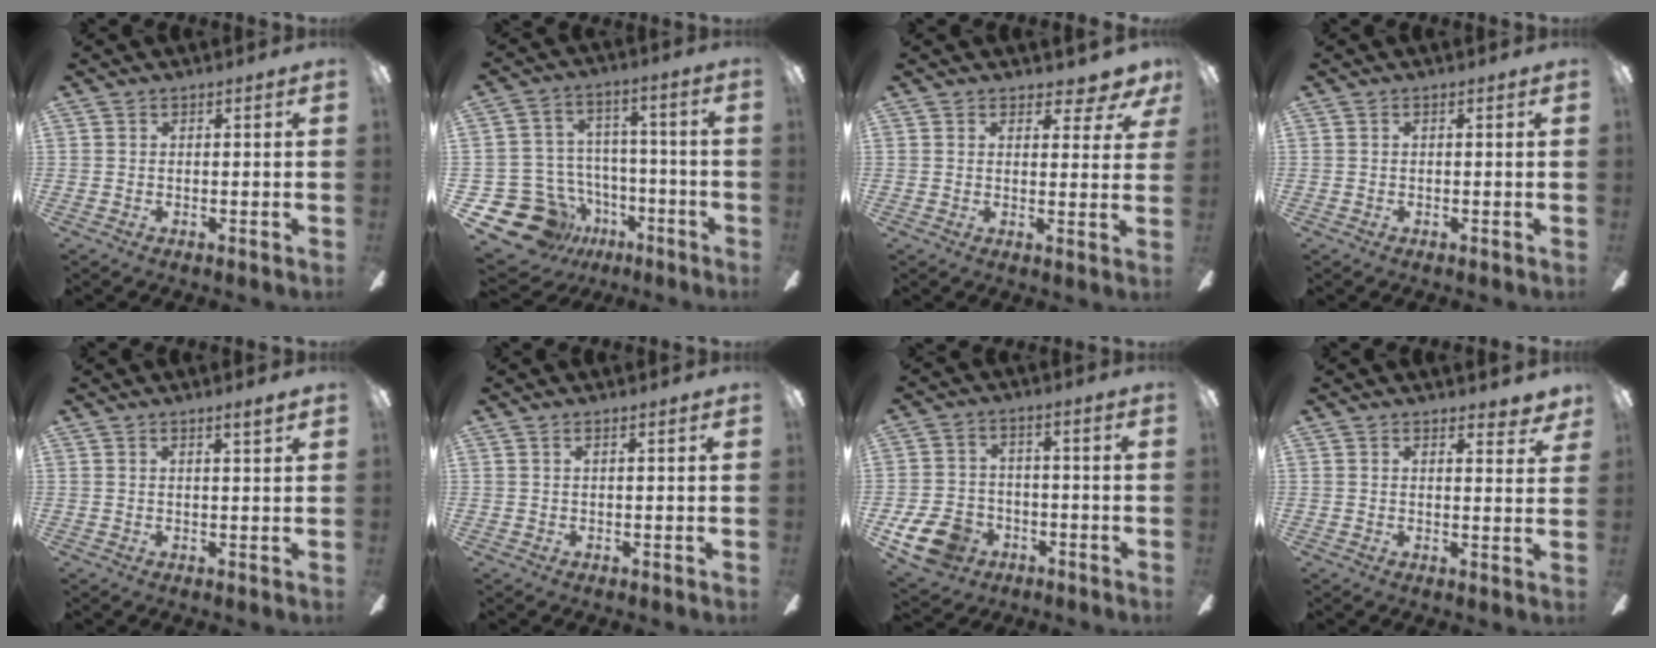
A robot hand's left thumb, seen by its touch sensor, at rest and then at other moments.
{"total": 15.5, "force": [-8.6, 11.2, 6.5], "torque": [-0.144, 0.055, -0.128]}
{"total": 4.6, "force": [3.4, 2.1, 2.3], "torque": [-0.021, -0.022, 0.059]}
{"total": 0.0}
{"total": 2.4, "force": [1.7, 0.0, 1.8], "torque": [-0.030, -0.005, 0.026]}
{"total": 0.9, "force": [0.5, 0.1, 0.8], "torque": [-0.018, 0.000, 0.008]}
{"total": 10.7, "force": [-5.5, 7.5, 5.3], "torque": [-0.125, 0.033, -0.099]}
{"total": 3.0, "force": [2.6, 0.7, 1.4], "torque": [-0.008, -0.020, 0.043]}